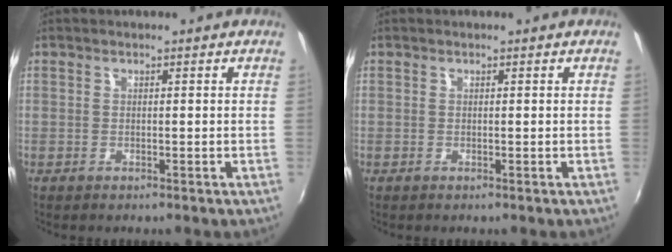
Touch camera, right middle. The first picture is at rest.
{"total": 0.0}